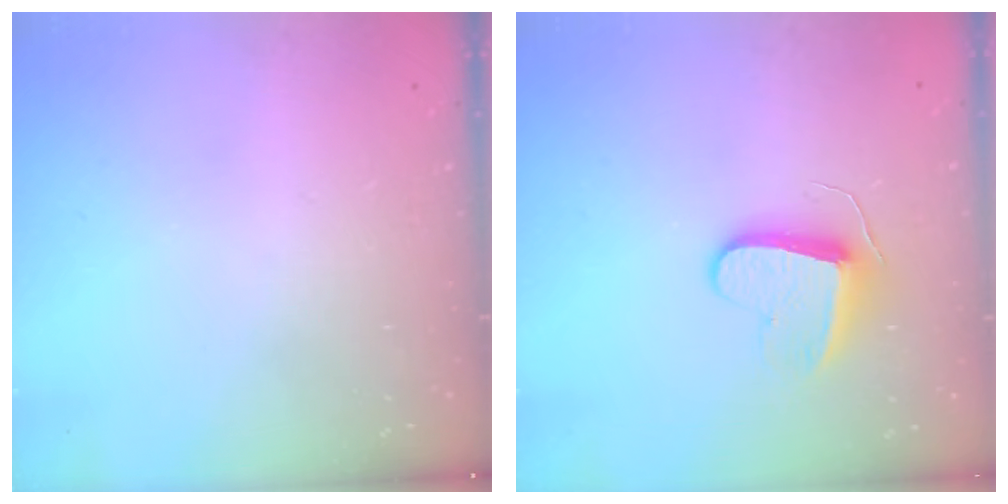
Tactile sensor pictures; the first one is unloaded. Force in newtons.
{"total": 9.1, "press": 9.1, "slide": 0.7}